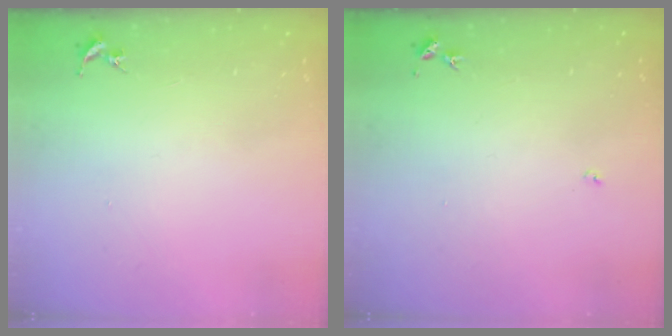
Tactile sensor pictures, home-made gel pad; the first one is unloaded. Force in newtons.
{"total": 3.0, "press": 3.0, "slide": 0.4}